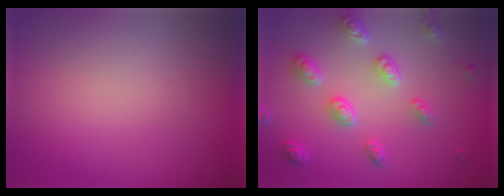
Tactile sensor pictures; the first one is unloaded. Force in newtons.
{"total": 4.6, "press": 3.6, "slide": 2.8}